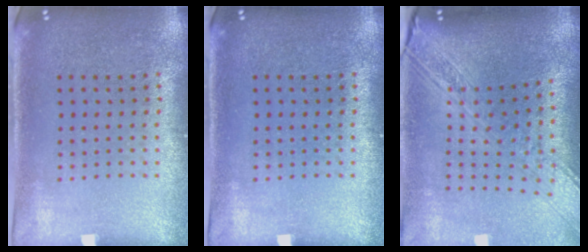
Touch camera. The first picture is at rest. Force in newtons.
{"total": 0.0}
{"total": 3.2, "press": 2.4, "slide": 2.0}